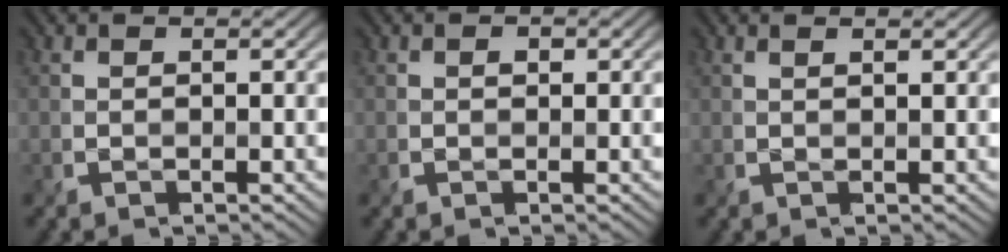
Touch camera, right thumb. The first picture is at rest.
{"total": 0.7, "force": [0.0, 0.6, 0.3], "torque": [-0.003, -0.001, 0.003]}
{"total": 1.1, "force": [0.7, 0.2, 0.8], "torque": [-0.010, -0.003, 0.008]}